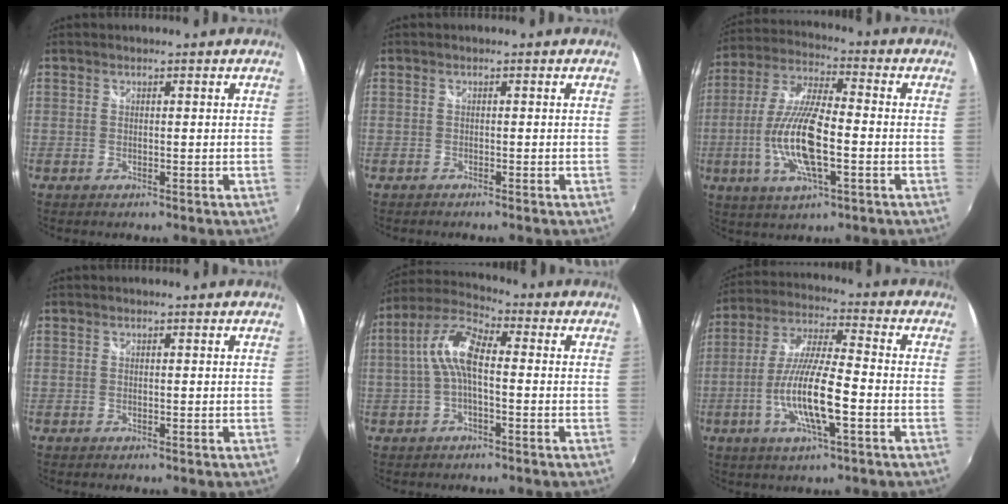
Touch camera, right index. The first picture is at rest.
{"total": 0.6, "force": [-0.5, 0.2, 0.1], "torque": [-0.005, -0.003, -0.012]}
{"total": 15.2, "force": [-3.4, 4.4, 14.1], "torque": [-0.287, -0.006, -0.065]}
{"total": 0.0}
{"total": 8.6, "force": [-0.3, 3.3, 8.0], "torque": [-0.175, 0.024, -0.010]}
{"total": 13.2, "force": [-4.1, 2.3, 12.4], "torque": [-0.249, -0.008, -0.077]}